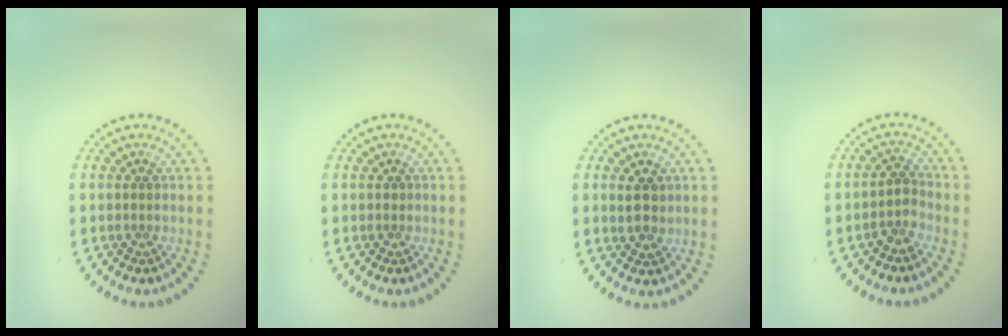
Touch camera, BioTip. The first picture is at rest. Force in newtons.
{"total": 0.5, "press": 0.5, "slide": 0.2}
{"total": 2.2, "press": 2.1, "slide": 0.5}
{"total": 1.9, "press": 1.5, "slide": 1.1}